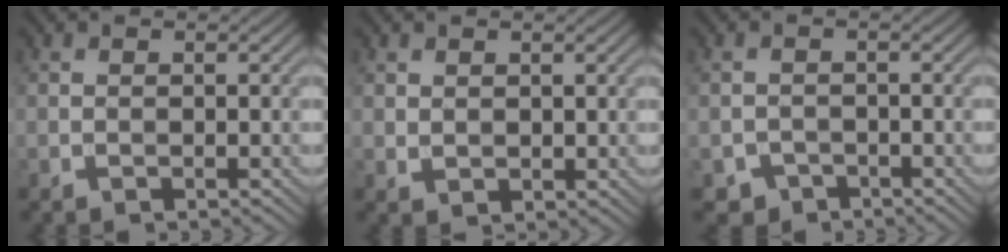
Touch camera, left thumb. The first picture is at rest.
{"total": 1.4, "force": [0.9, 0.9, 0.4], "torque": [-0.011, -0.005, 0.024]}
{"total": 2.5, "force": [-1.8, 1.6, 0.3], "torque": [0.000, -0.004, -0.037]}